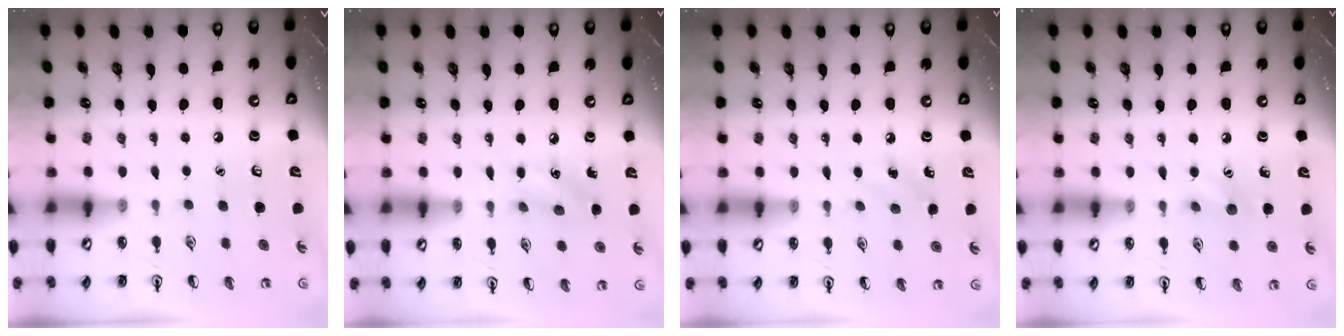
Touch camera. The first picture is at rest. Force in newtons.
{"total": 6.6, "press": 6.3, "slide": 1.9}
{"total": 6.7, "press": 6.2, "slide": 2.4}
{"total": 5.8, "press": 5.5, "slide": 1.9}